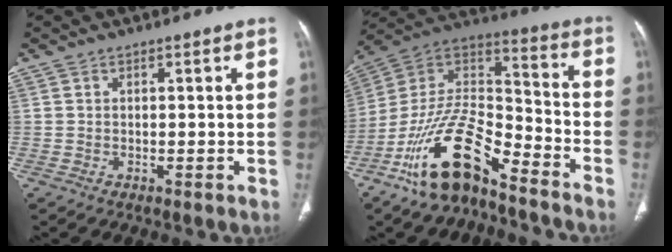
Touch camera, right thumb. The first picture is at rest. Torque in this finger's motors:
{"motor_torque": [1.52, 0.14, 1.49, -1.28, 0.53]}